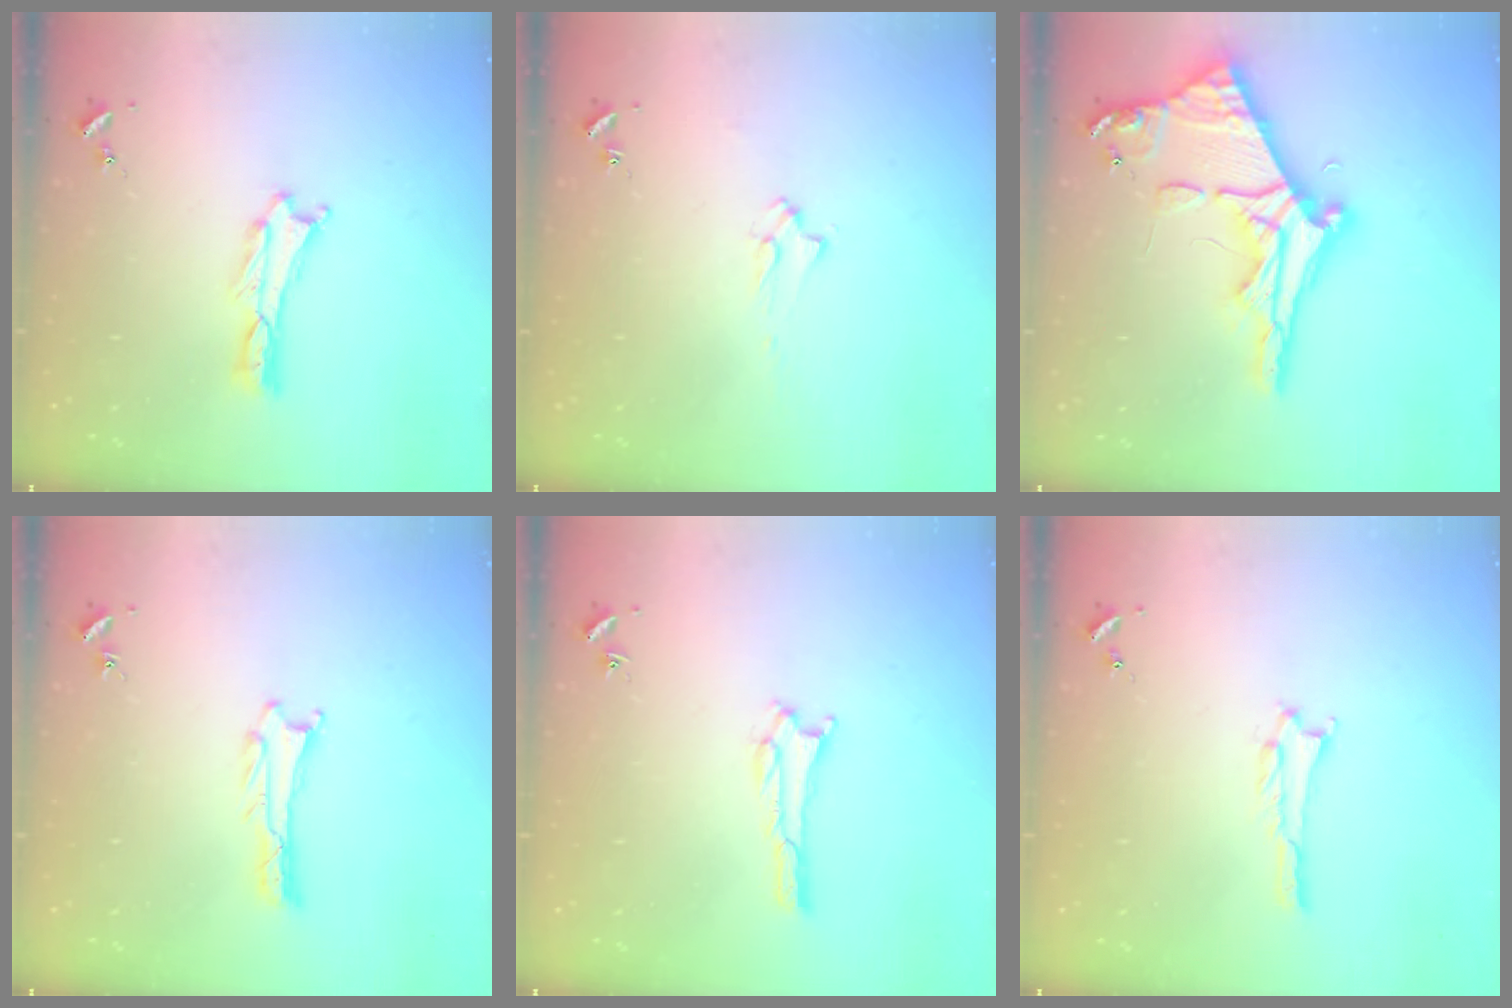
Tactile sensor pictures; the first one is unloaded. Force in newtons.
{"total": 2.0, "press": 2.0, "slide": 0.3}
{"total": 10.0, "press": 10.0, "slide": 0.8}
{"total": 0.8, "press": 0.7, "slide": 0.1}
{"total": 1.5, "press": 1.5, "slide": 0.2}
{"total": 0.6, "press": 0.6, "slide": 0.1}